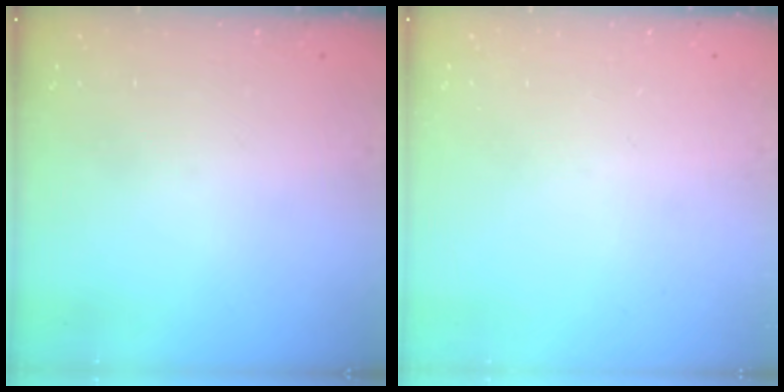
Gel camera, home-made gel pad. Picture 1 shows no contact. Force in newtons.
{"total": 0.0}